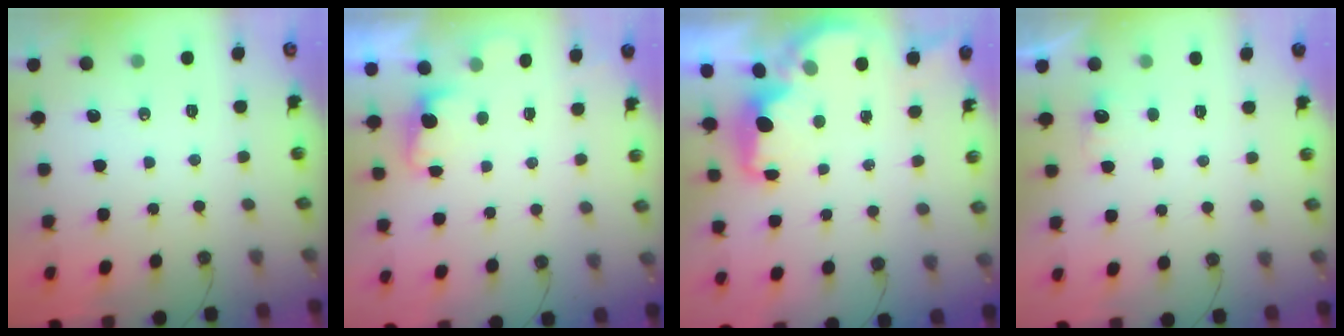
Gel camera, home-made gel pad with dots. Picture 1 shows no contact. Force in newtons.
{"total": 1.4, "press": 1.1, "slide": 0.8}
{"total": 2.1, "press": 2.0, "slide": 0.7}
{"total": 2.2, "press": 2.0, "slide": 0.9}